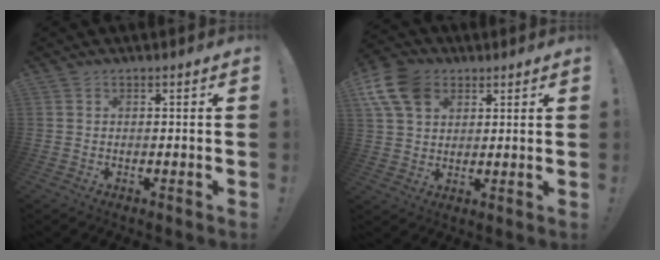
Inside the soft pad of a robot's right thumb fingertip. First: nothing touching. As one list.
[{"total": 12.5, "force": [5.5, 8.9, 6.9], "torque": [-0.130, -0.018, 0.109]}]